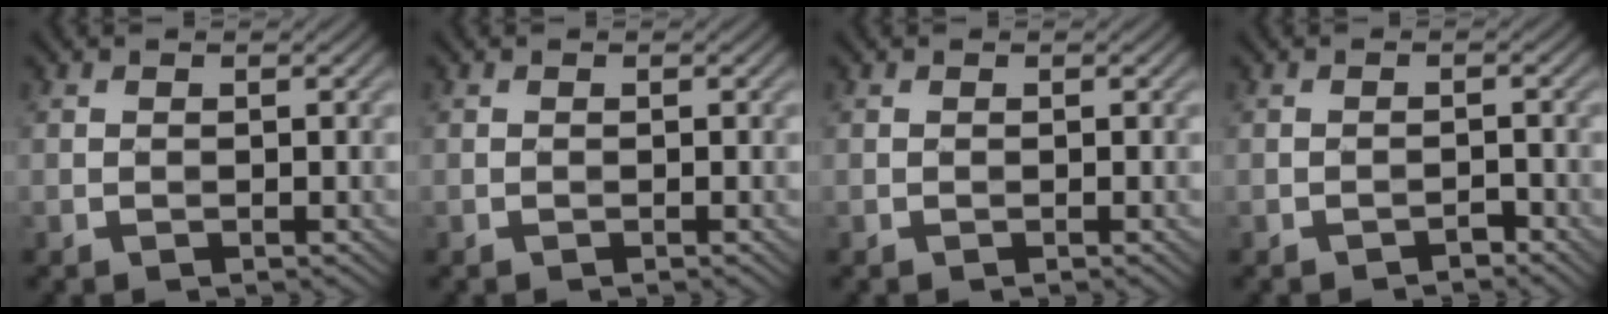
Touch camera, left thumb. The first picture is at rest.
{"total": 0.0}
{"total": 0.0}
{"total": 1.1, "force": [-1.0, 0.3, 0.3], "torque": [-0.002, 0.002, -0.019]}